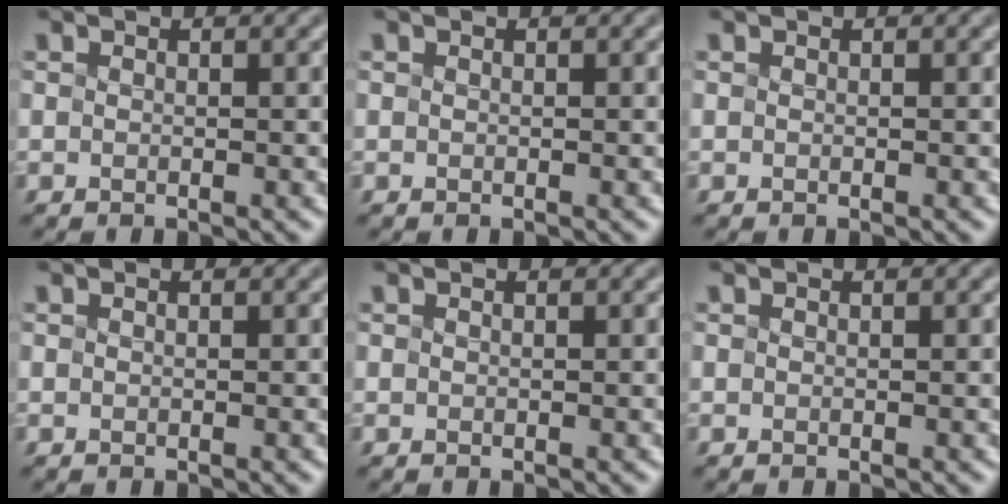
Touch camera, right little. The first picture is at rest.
{"total": 0.0}
{"total": 0.0}
{"total": 0.0}
{"total": 0.0}
{"total": 0.0}